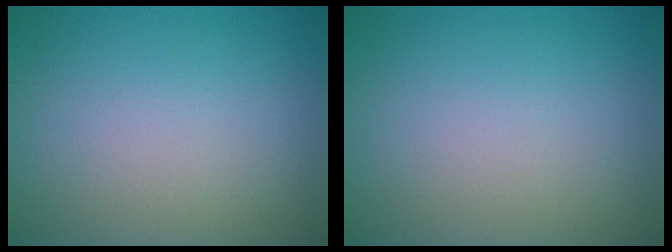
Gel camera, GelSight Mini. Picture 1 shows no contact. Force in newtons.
{"total": 0.0}